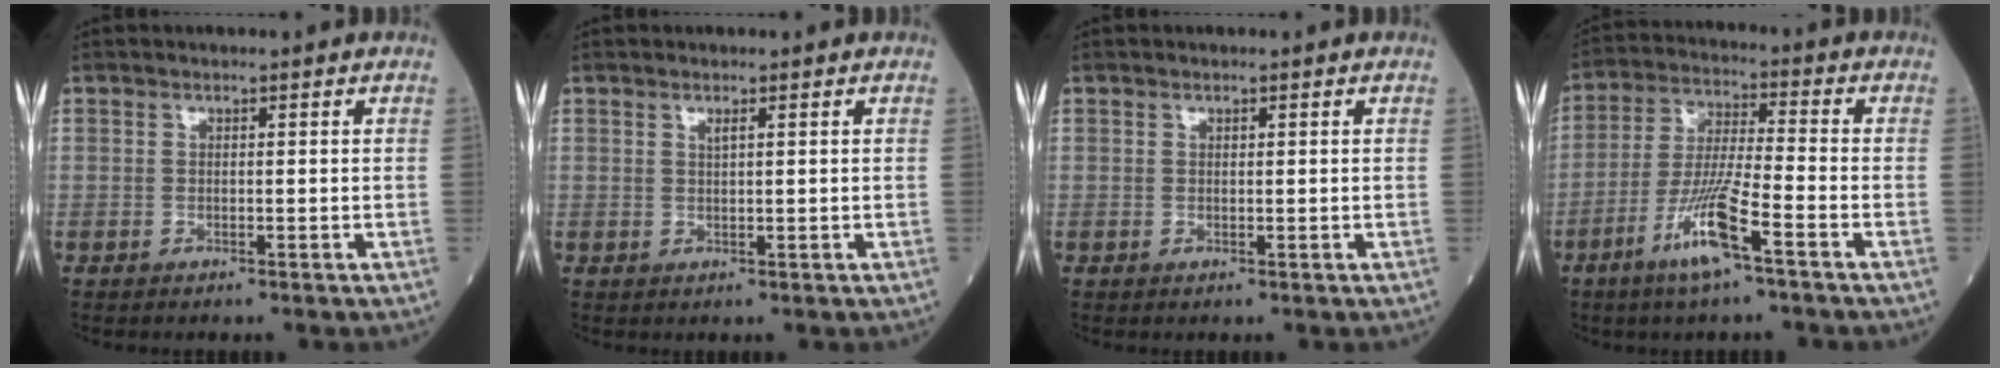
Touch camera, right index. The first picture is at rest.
{"total": 0.8, "force": [0.5, -0.1, 0.7], "torque": [-0.015, -0.002, 0.009]}
{"total": 0.0}
{"total": 11.3, "force": [-6.1, -0.1, 9.6], "torque": [-0.197, -0.014, -0.121]}